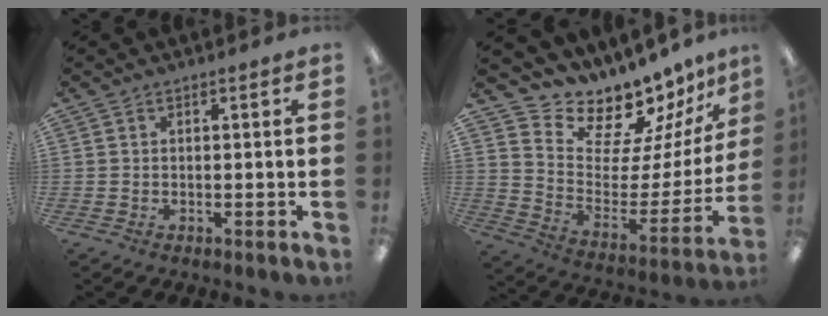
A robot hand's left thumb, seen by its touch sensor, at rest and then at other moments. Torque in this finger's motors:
{"motor_torque": [0.33, 0.26, -0.23, -0.34, 0.03]}